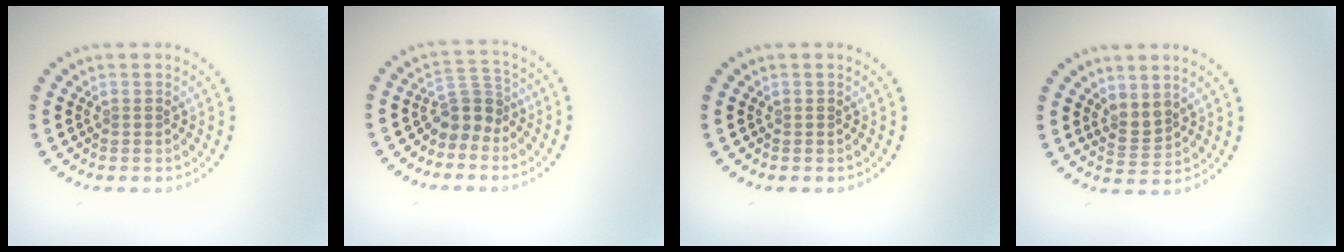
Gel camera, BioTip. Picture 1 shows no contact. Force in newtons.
{"total": 3.0, "press": 2.8, "slide": 1.1}
{"total": 0.0}
{"total": 1.9, "press": 1.5, "slide": 1.1}